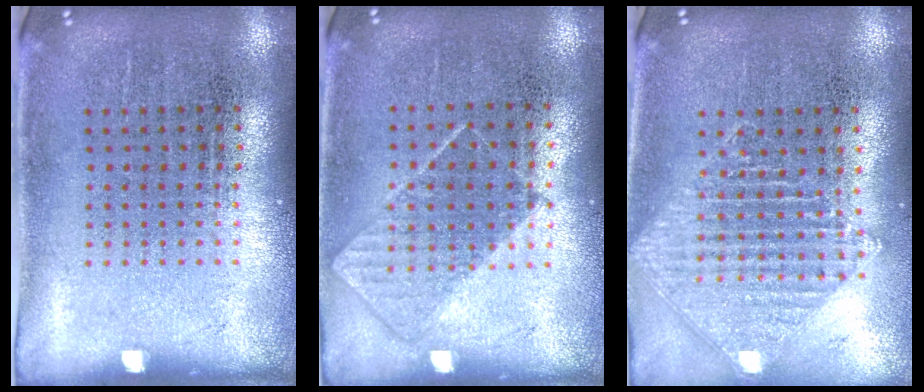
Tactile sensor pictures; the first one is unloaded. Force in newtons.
{"total": 0.8, "press": 0.6, "slide": 0.4}
{"total": 1.2, "press": 1.2, "slide": 0.2}